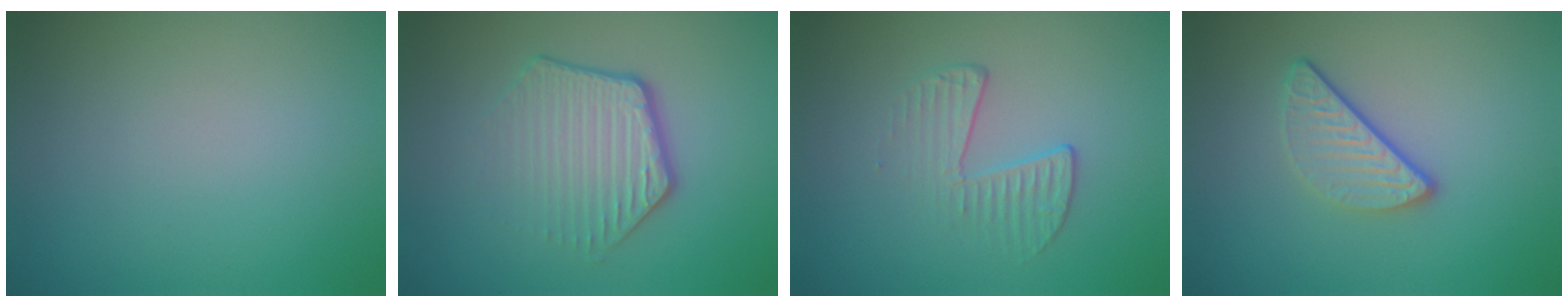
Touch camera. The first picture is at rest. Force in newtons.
{"total": 4.1, "press": 3.0, "slide": 2.8}
{"total": 2.1, "press": 1.0, "slide": 1.8}
{"total": 3.0, "press": 2.3, "slide": 1.9}